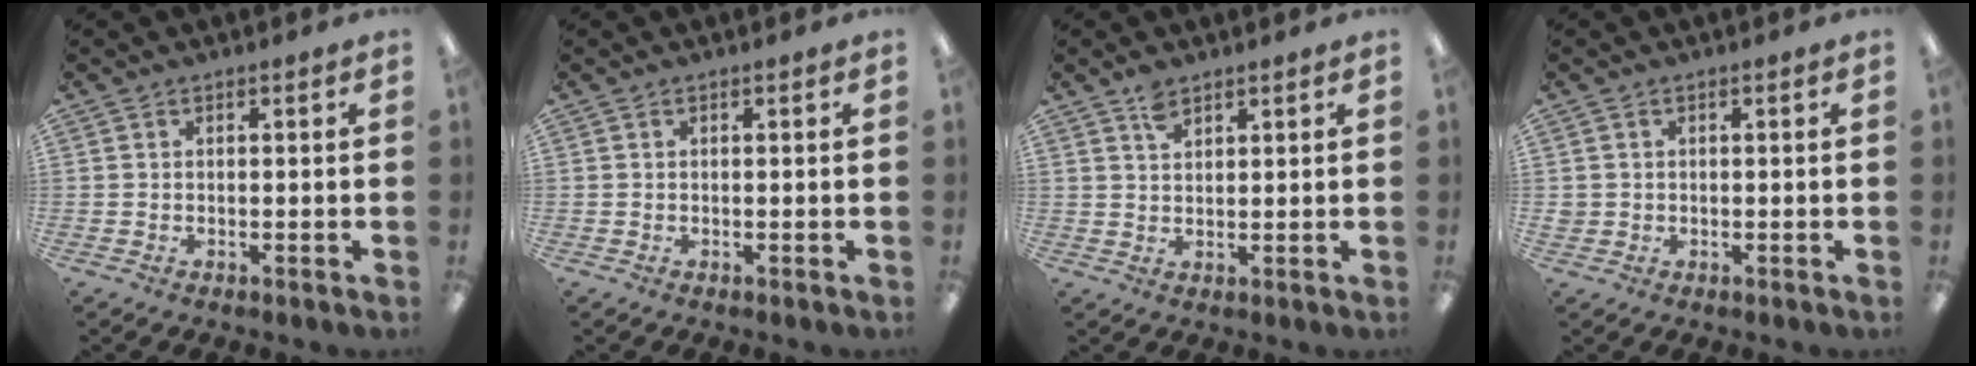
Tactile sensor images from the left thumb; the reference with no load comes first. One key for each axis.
{"total": 0.0}
{"total": 3.4, "fx": 2.6, "fy": 1.7, "fz": 1.5, "tx": -0.028, "ty": -0.005, "tz": 0.047}
{"total": 1.5, "fx": 0.1, "fy": 1.4, "fz": 0.3, "tx": -0.007, "ty": 0.003, "tz": 0.001}